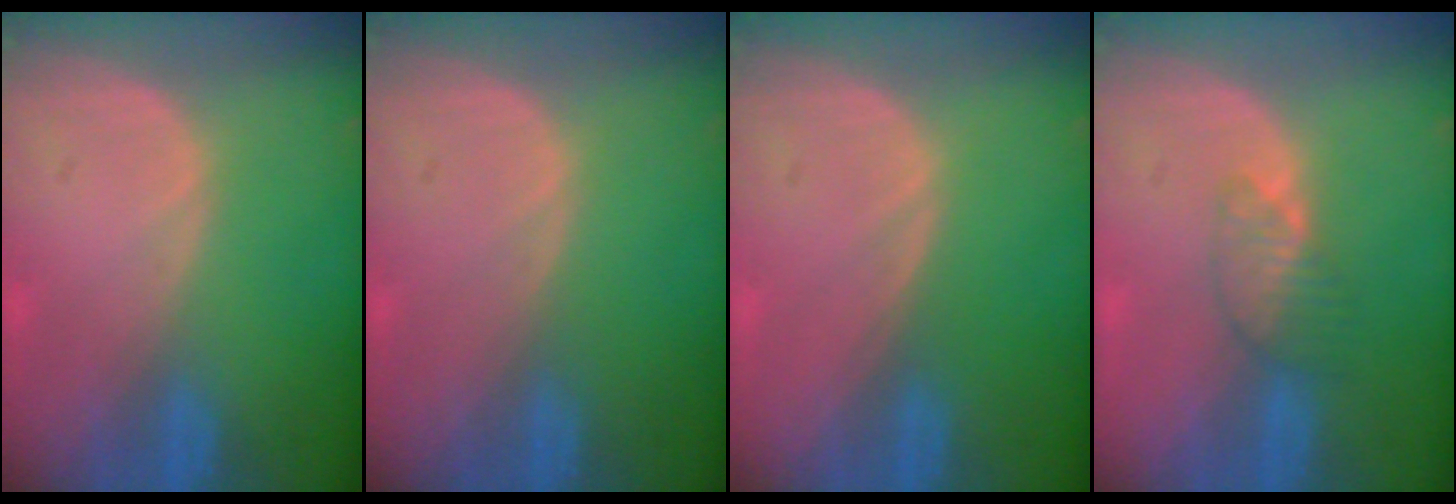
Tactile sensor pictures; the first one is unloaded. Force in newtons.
{"total": 0.0}
{"total": 0.0}
{"total": 3.5, "press": 3.2, "slide": 1.5}